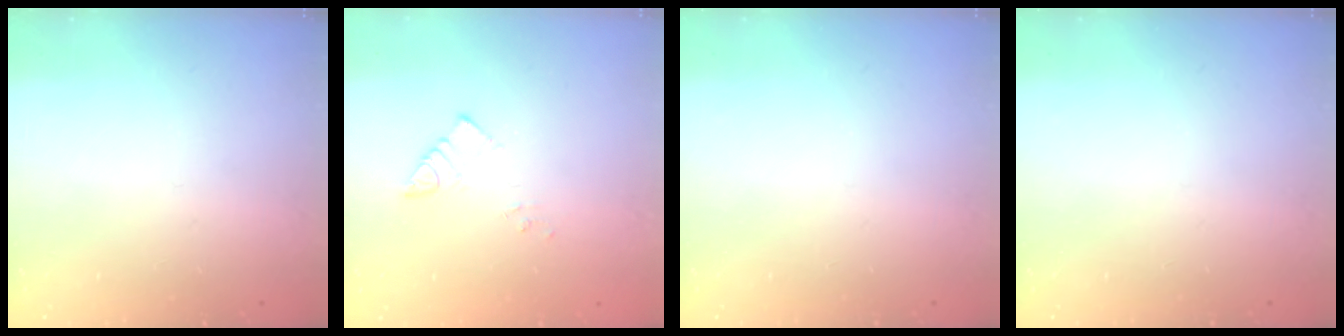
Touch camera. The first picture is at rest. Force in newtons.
{"total": 3.2, "press": 3.2, "slide": 0.4}
{"total": 0.0}
{"total": 0.0}